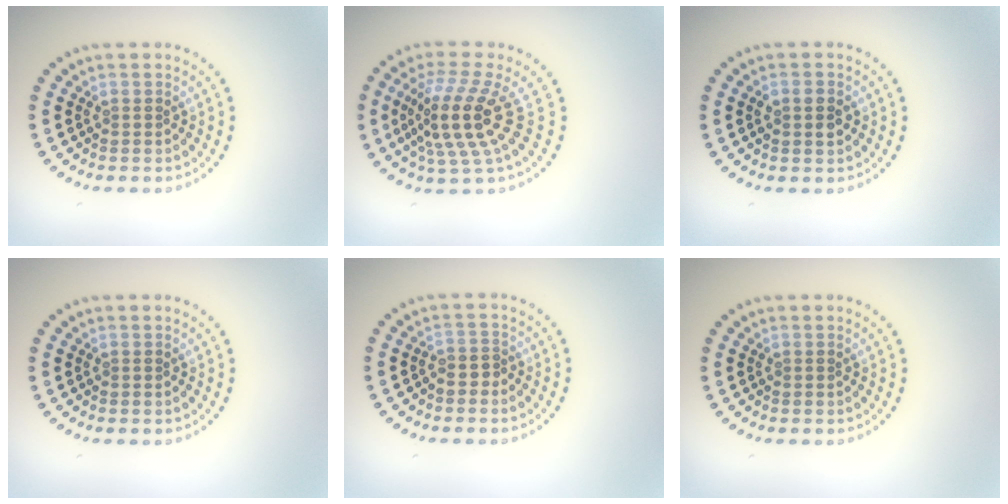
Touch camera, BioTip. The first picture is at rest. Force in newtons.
{"total": 5.1, "press": 4.1, "slide": 3.0}
{"total": 1.7, "press": 1.7, "slide": 0.1}
{"total": 0.0}
{"total": 1.0, "press": 0.8, "slide": 0.6}
{"total": 0.0}